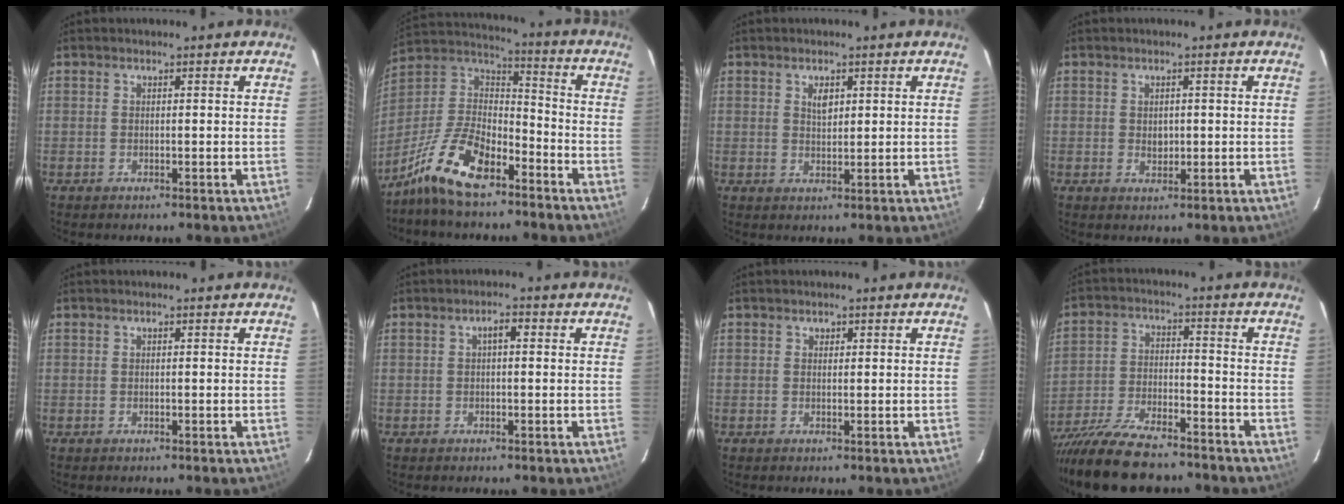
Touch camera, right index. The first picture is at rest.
{"total": 15.6, "force": [-10.6, 6.1, 9.6], "torque": [-0.210, 0.007, -0.201]}
{"total": 2.6, "force": [1.1, 1.6, 1.7], "torque": [-0.026, 0.002, 0.020]}
{"total": 1.9, "force": [0.1, 1.6, 1.0], "torque": [-0.014, 0.001, 0.004]}
{"total": 0.0}
{"total": 2.1, "force": [0.3, 0.9, 1.8], "torque": [-0.031, 0.011, 0.004]}
{"total": 0.8, "force": [0.3, 0.8, 0.1], "torque": [0.001, 0.003, 0.004]}
{"total": 16.6, "force": [-14.0, 4.4, 7.8], "torque": [-0.170, -0.032, -0.236]}